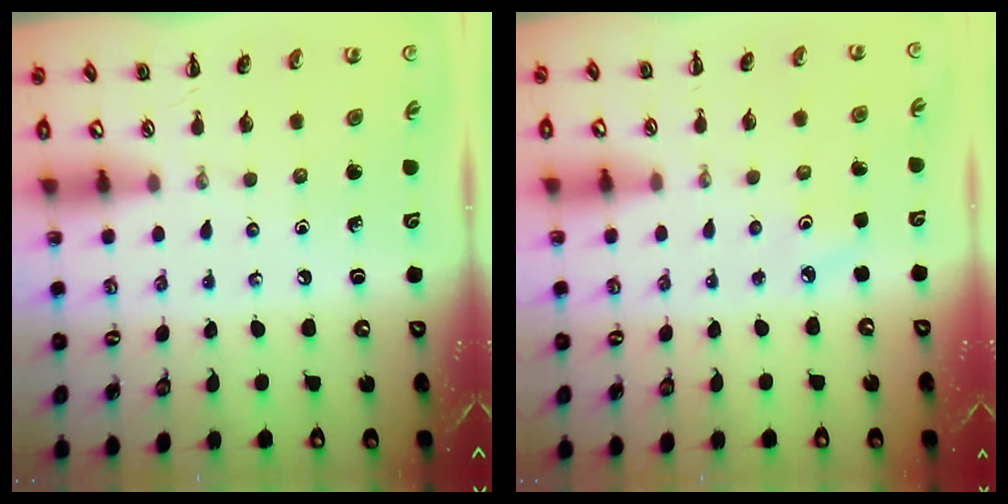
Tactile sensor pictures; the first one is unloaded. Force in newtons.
{"total": 4.6, "press": 4.4, "slide": 1.3}